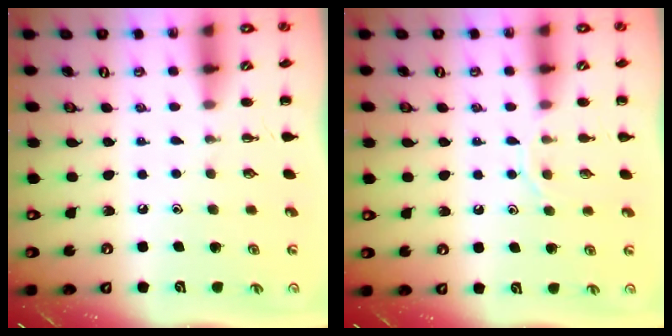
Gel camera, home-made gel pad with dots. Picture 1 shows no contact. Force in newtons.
{"total": 7.6, "press": 7.5, "slide": 1.2}